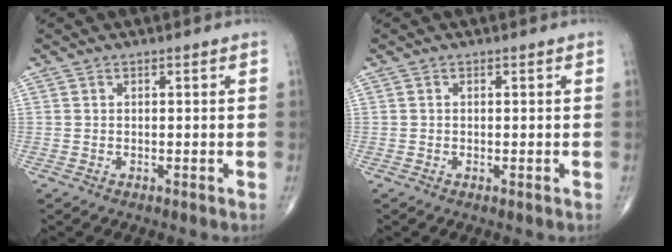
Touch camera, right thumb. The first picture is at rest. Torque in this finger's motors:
{"motor_torque": [0.43, -0.27, -0.33, -0.17, -0.02]}